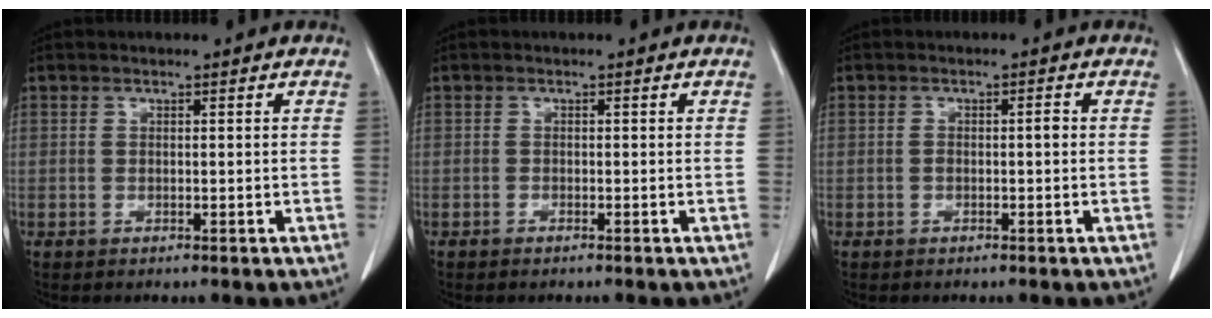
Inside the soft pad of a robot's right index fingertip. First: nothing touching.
{"total": 0.5, "force": [-0.5, 0.1, 0.2], "torque": [-0.006, -0.002, -0.008]}
{"total": 1.7, "force": [-0.4, 0.3, 1.6], "torque": [-0.027, 0.006, -0.008]}